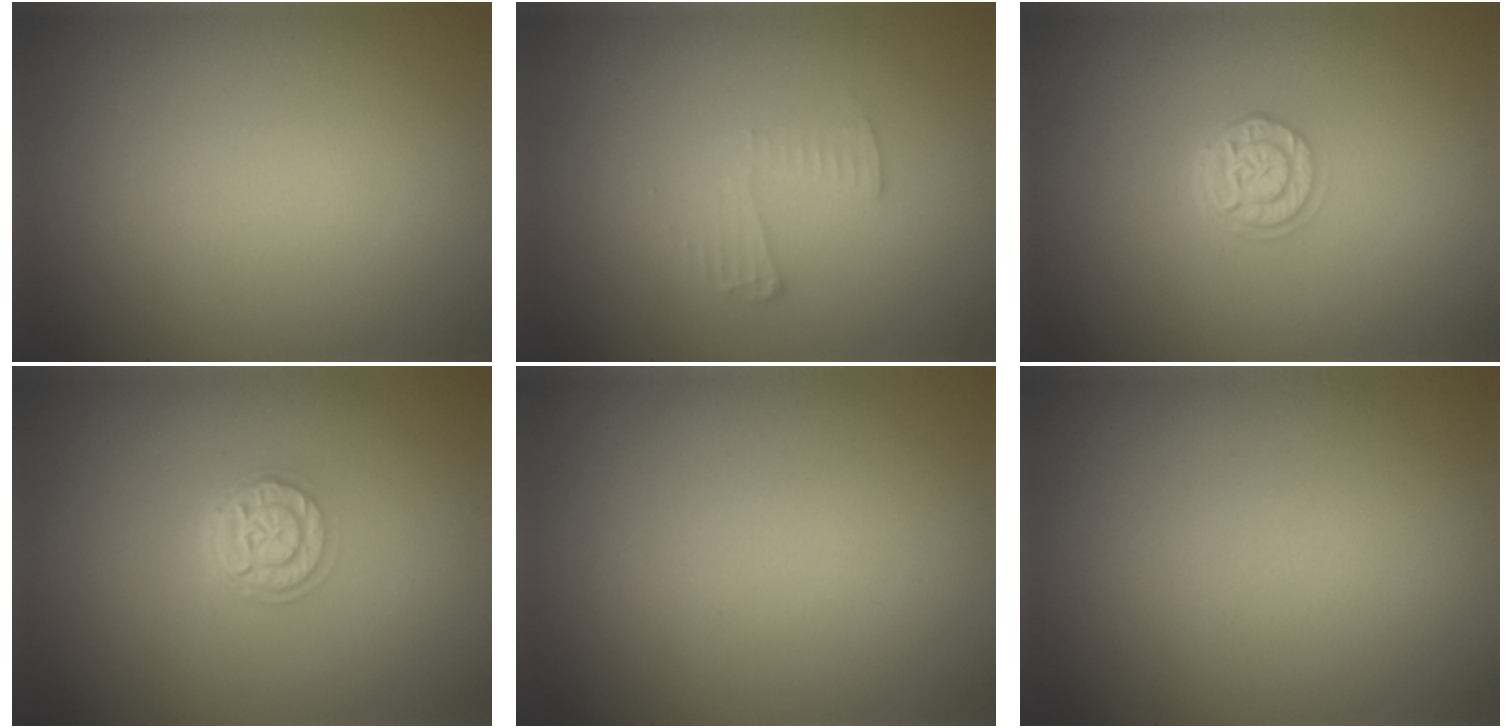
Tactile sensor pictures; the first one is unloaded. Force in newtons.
{"total": 1.4, "press": 1.4, "slide": 0.1}
{"total": 2.6, "press": 2.1, "slide": 1.5}
{"total": 2.8, "press": 2.1, "slide": 1.8}
{"total": 0.0}
{"total": 0.0}